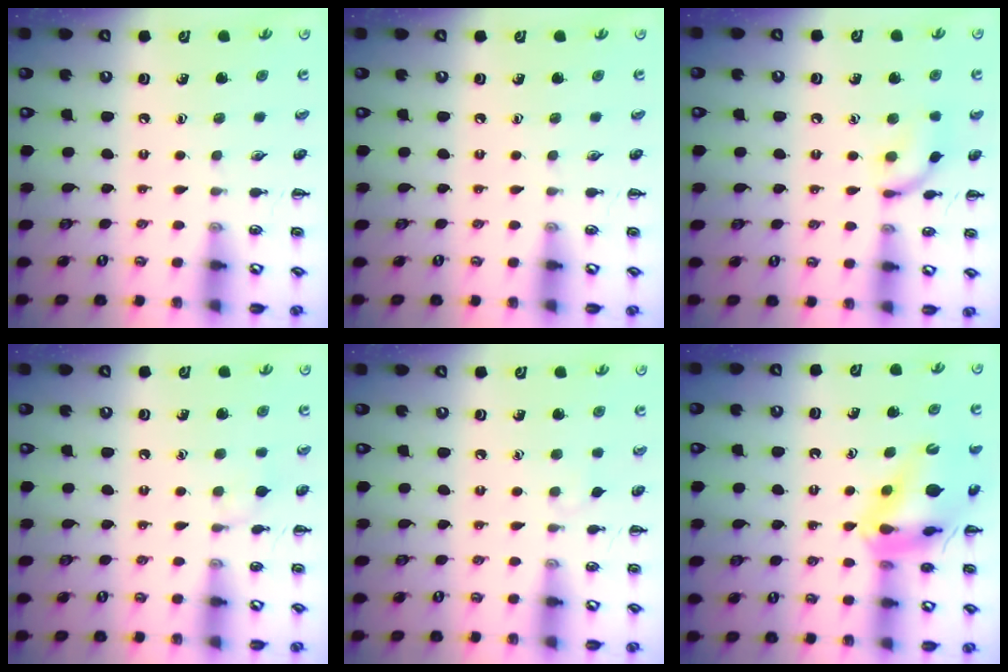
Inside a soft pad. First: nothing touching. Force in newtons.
{"total": 0.0}
{"total": 9.6, "press": 9.6, "slide": 0.4}
{"total": 4.9, "press": 4.6, "slide": 1.8}
{"total": 2.8, "press": 2.5, "slide": 1.1}
{"total": 16.0, "press": 15.7, "slide": 2.7}